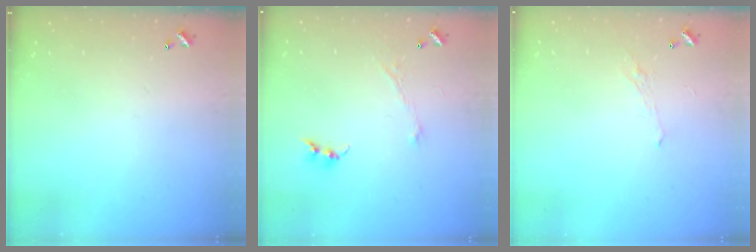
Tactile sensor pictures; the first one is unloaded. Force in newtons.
{"total": 1.1, "press": 1.0, "slide": 0.6}
{"total": 1.1, "press": 0.8, "slide": 0.7}